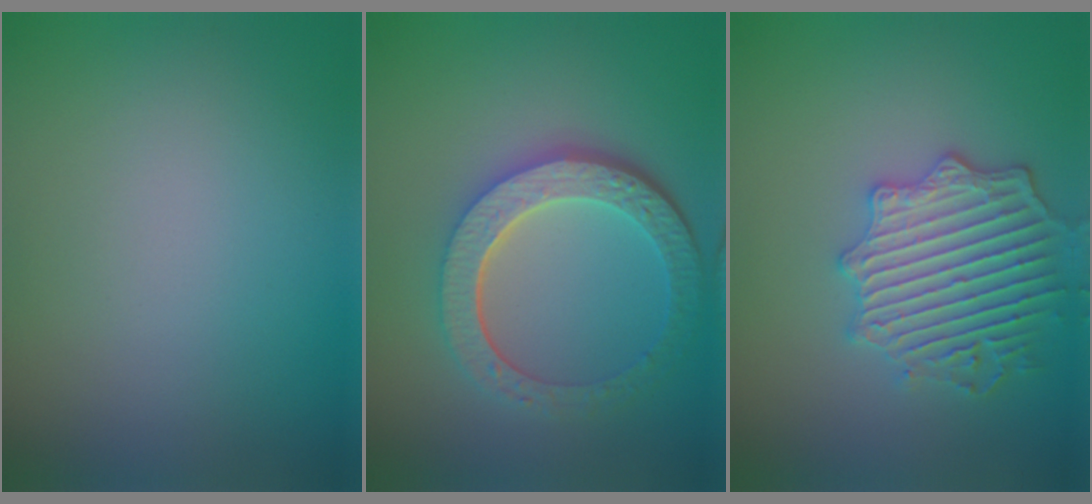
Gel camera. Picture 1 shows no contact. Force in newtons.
{"total": 6.4, "press": 4.7, "slide": 4.3}
{"total": 4.9, "press": 4.5, "slide": 1.8}